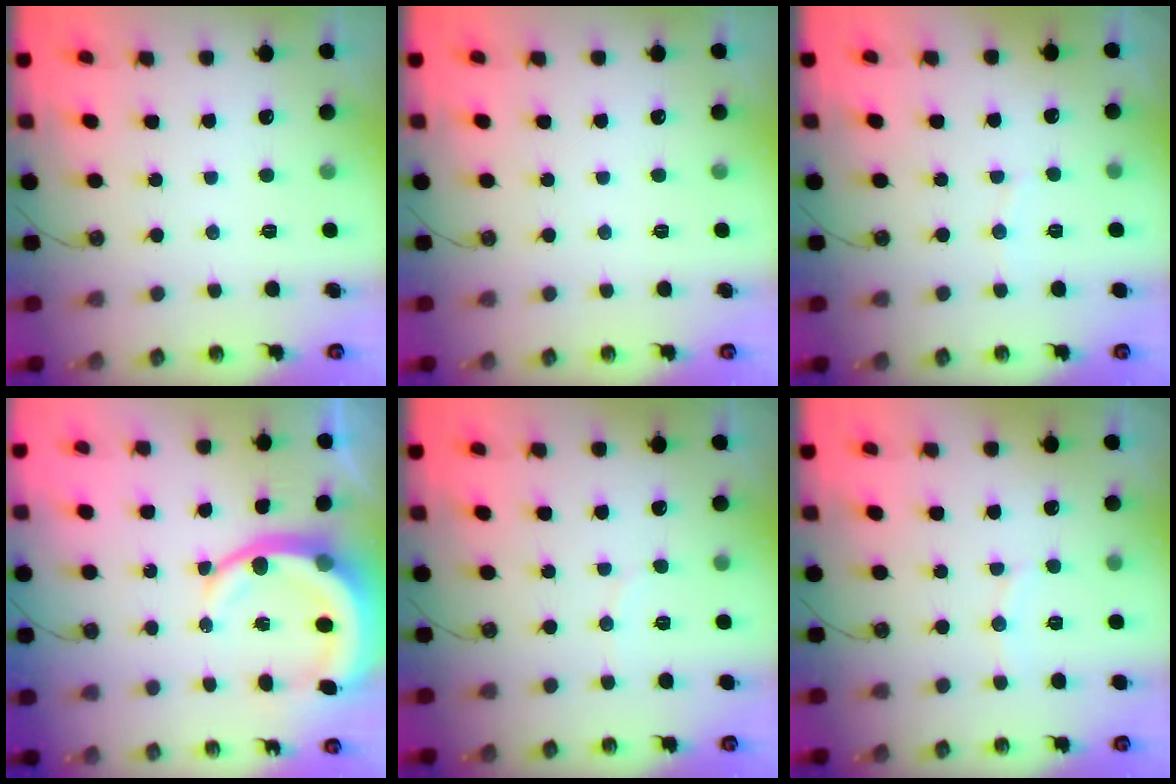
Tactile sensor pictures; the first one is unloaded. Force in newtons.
{"total": 0.0}
{"total": 3.0, "press": 2.9, "slide": 0.7}
{"total": 13.0, "press": 12.7, "slide": 2.8}
{"total": 2.0, "press": 2.0, "slide": 0.2}
{"total": 4.4, "press": 4.4, "slide": 0.7}